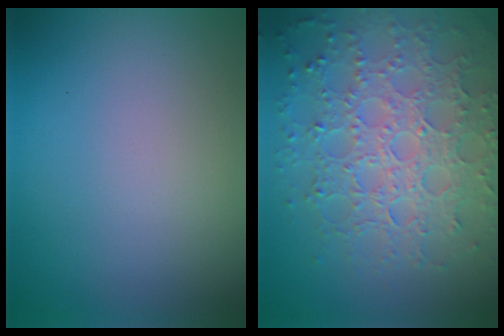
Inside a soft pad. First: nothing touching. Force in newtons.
{"total": 7.8, "press": 5.7, "slide": 5.4}